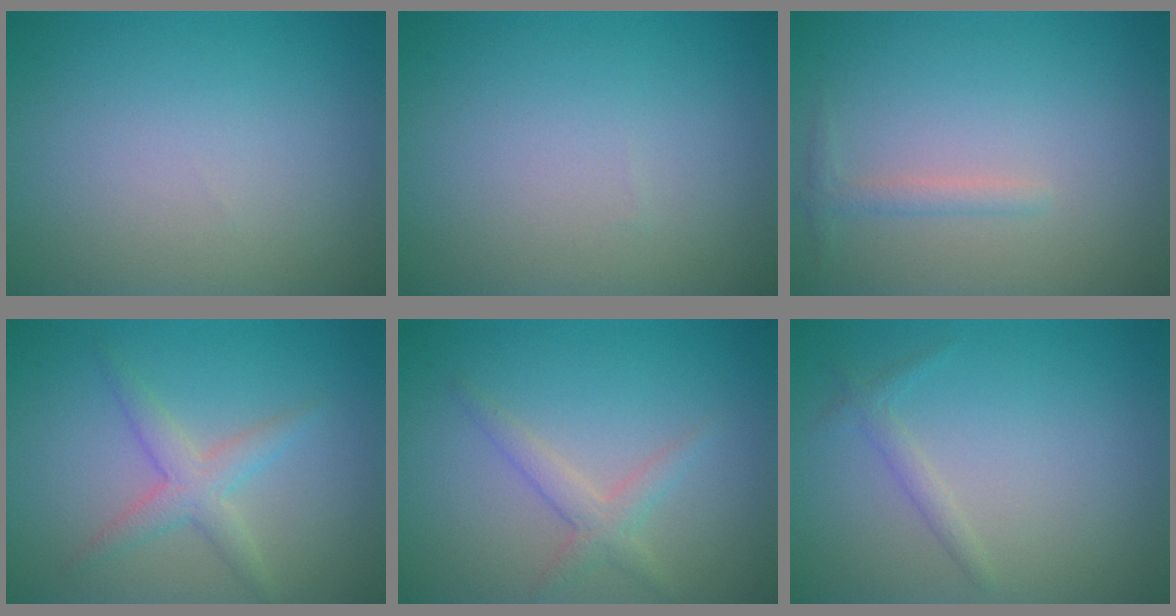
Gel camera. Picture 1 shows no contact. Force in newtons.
{"total": 0.0}
{"total": 1.2, "press": 1.2, "slide": 0.0}
{"total": 2.6, "press": 2.6, "slide": 0.2}
{"total": 2.0, "press": 2.0, "slide": 0.1}
{"total": 1.1, "press": 1.1, "slide": 0.0}